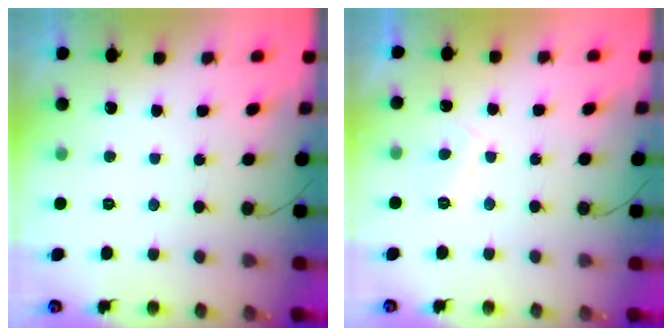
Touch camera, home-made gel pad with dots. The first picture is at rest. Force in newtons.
{"total": 2.5, "press": 2.3, "slide": 0.8}